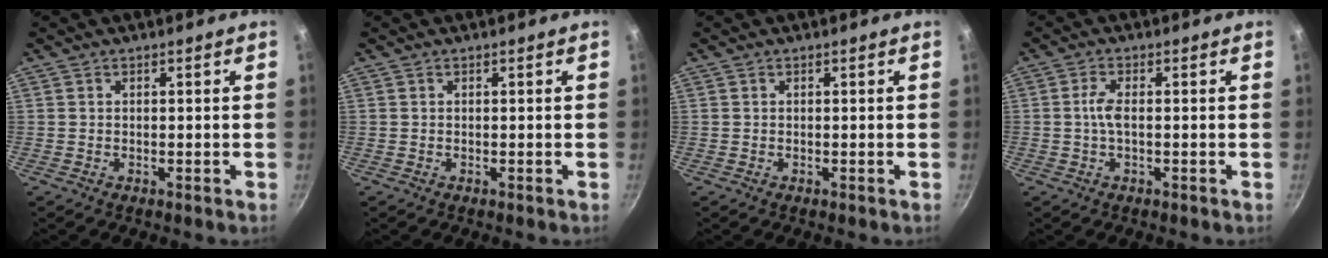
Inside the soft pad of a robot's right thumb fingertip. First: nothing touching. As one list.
[{"total": 0.0}, {"total": 0.0}, {"total": 3.0, "force": [-0.2, 1.1, 2.8], "torque": [-0.069, 0.007, -0.008]}]